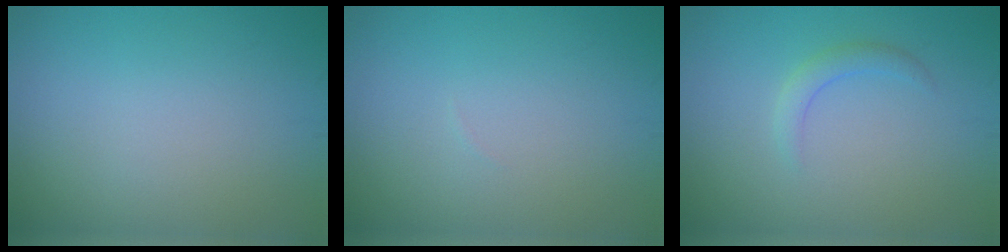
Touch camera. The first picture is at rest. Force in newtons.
{"total": 0.0}
{"total": 1.5, "press": 1.5, "slide": 0.1}